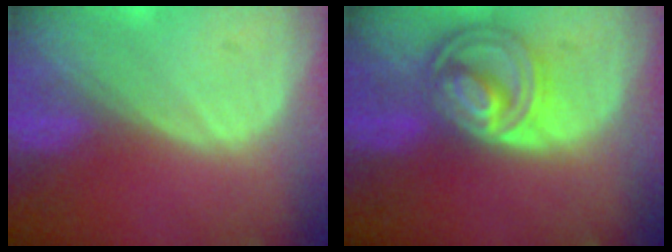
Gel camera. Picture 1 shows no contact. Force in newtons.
{"total": 8.5, "press": 7.3, "slide": 4.3}